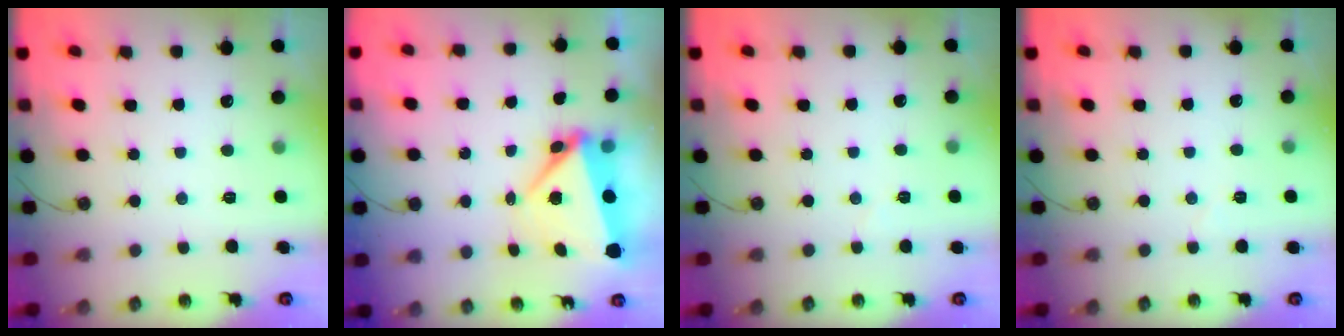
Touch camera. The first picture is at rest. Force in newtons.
{"total": 6.7, "press": 6.7, "slide": 0.5}
{"total": 3.0, "press": 2.6, "slide": 1.4}
{"total": 3.3, "press": 2.8, "slide": 1.7}